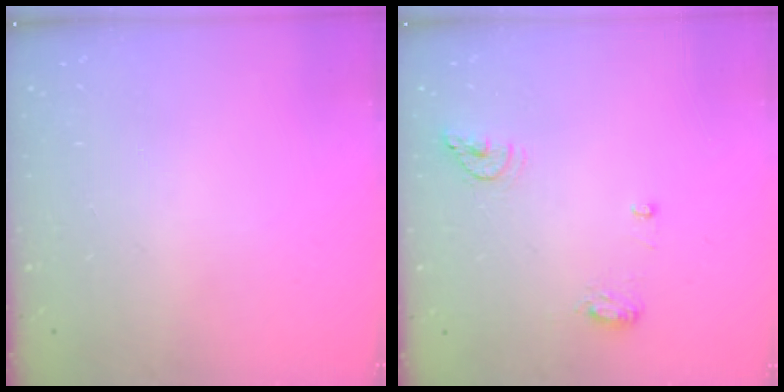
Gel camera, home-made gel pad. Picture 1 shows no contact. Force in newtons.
{"total": 11.0, "press": 8.3, "slide": 7.1}